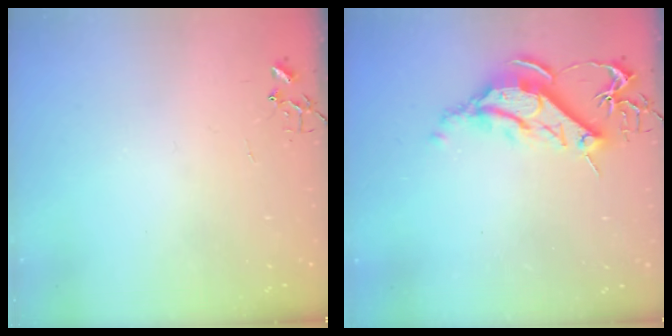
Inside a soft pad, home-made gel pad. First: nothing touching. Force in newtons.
{"total": 11.9, "press": 11.9, "slide": 0.2}